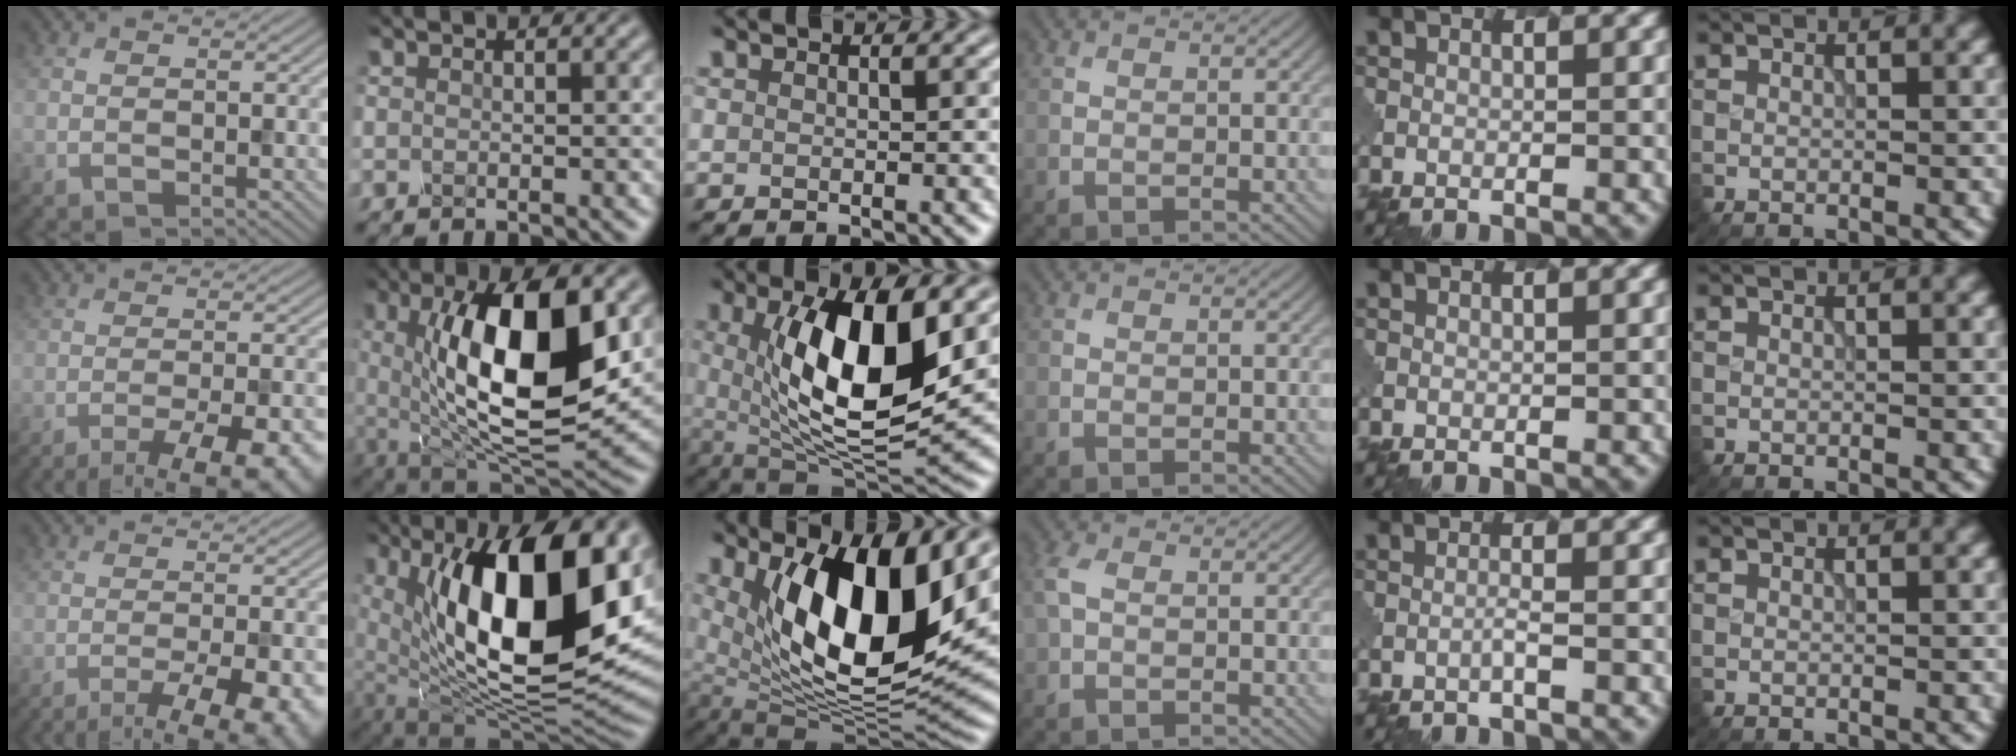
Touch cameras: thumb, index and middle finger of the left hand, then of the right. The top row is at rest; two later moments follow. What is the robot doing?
{"motion": "unscrew", "object": "spray bottle"}